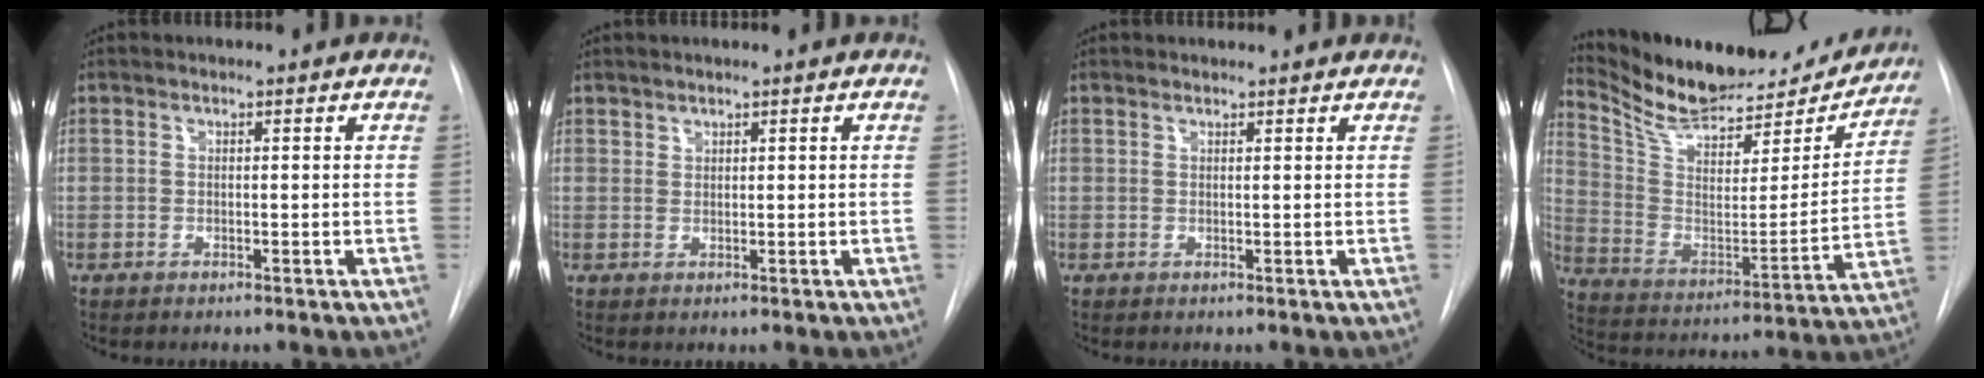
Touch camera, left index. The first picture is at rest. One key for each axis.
{"total": 0.8, "fx": 0.8, "fy": 0.2, "fz": 0.0, "tx": 0.003, "ty": 0.000, "tz": 0.016}
{"total": 1.7, "fx": 1.7, "fy": 0.3, "fz": -0.1, "tx": -0.007, "ty": 0.010, "tz": 0.025}
{"total": 22.5, "fx": 20.7, "fy": 6.0, "fz": 6.7, "tx": -0.112, "ty": -0.026, "tz": 0.318}